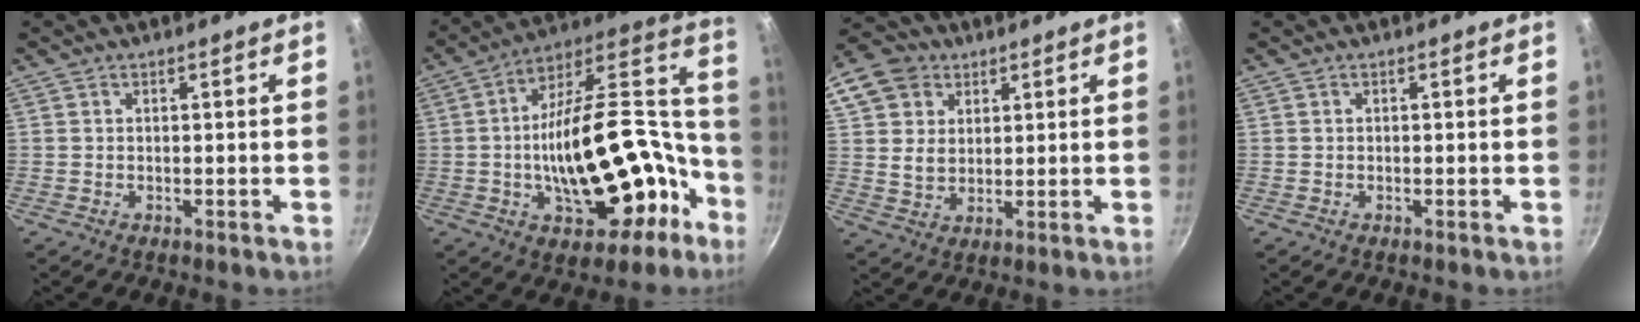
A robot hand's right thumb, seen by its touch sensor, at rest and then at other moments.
{"total": 29.6, "force": [-8.2, 15.8, 23.6], "torque": [-0.319, 0.090, -0.111]}
{"total": 11.1, "force": [4.7, 8.8, 4.8], "torque": [-0.073, -0.003, 0.081]}
{"total": 0.0}